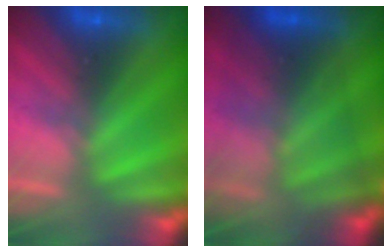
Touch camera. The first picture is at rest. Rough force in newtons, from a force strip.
{"total": 7.6}